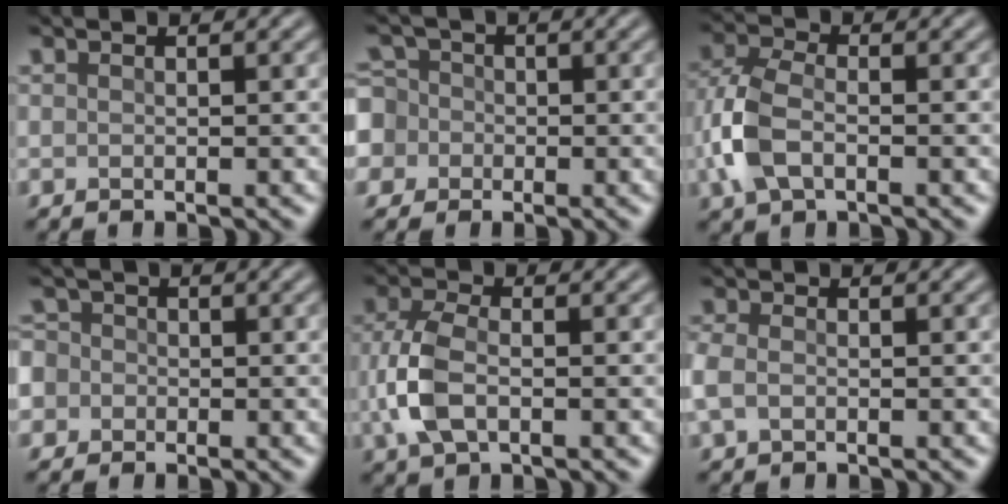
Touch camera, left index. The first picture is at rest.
{"total": 6.8, "force": [-1.4, 6.2, 2.3], "torque": [-0.061, 0.015, -0.062]}
{"total": 5.5, "force": [-1.3, 3.2, 4.2], "torque": [-0.112, 0.001, -0.035]}
{"total": 5.3, "force": [-1.3, 4.9, 1.6], "torque": [-0.040, 0.017, -0.058]}
{"total": 4.9, "force": [-0.7, 2.8, 4.0], "torque": [-0.102, -0.005, -0.017]}
{"total": 2.1, "force": [-0.6, 1.5, 1.3], "torque": [-0.035, -0.001, -0.016]}